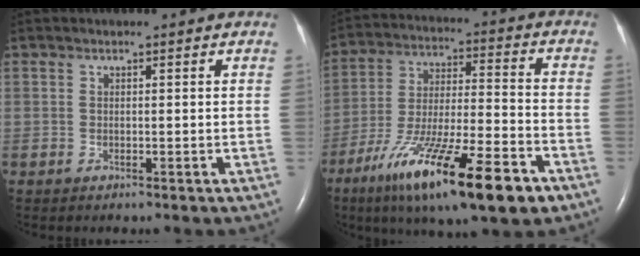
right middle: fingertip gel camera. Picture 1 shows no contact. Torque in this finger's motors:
{"motor_torque": [1.54, -0.60, 0.87, 0.21]}